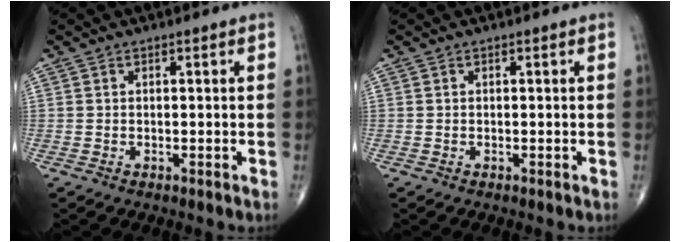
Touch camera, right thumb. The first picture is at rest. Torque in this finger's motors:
{"motor_torque": [0.00, 0.00, -0.01, 0.01, 0.01]}